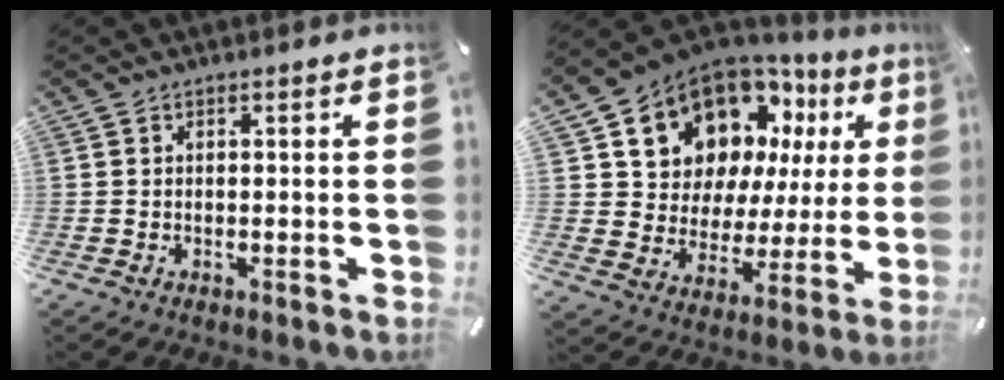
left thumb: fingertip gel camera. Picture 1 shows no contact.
{"total": 14.6, "force": [10.1, 9.1, 5.2], "torque": [-0.096, -0.086, 0.180]}